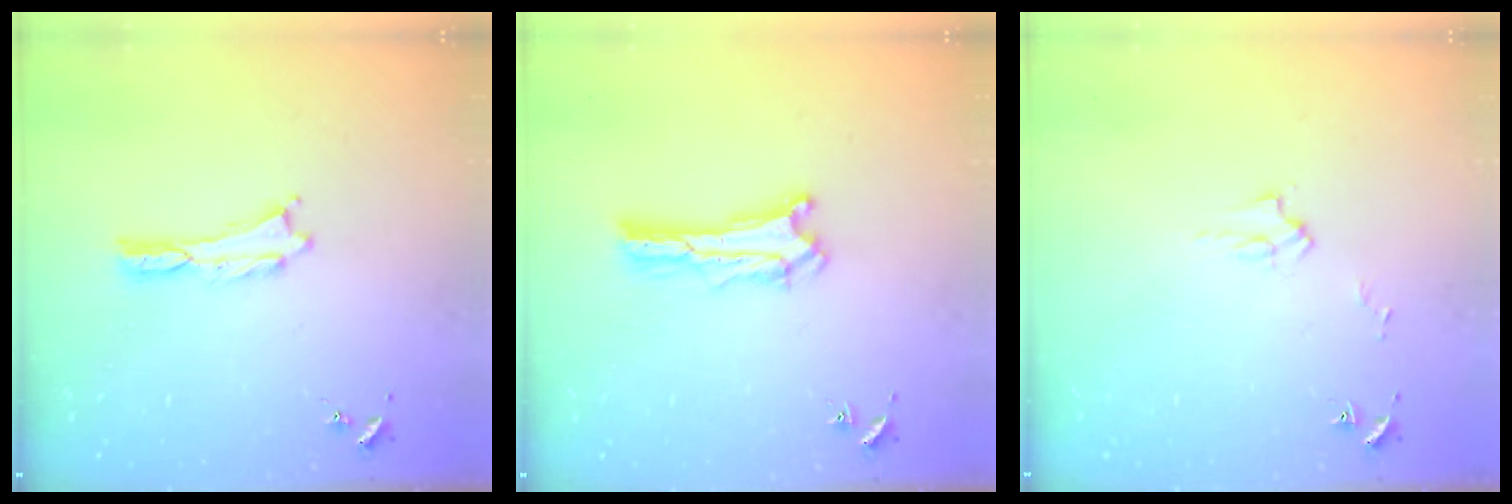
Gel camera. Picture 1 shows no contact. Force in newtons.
{"total": 0.9, "press": 0.9, "slide": 0.2}
{"total": 2.6, "press": 2.6, "slide": 0.3}